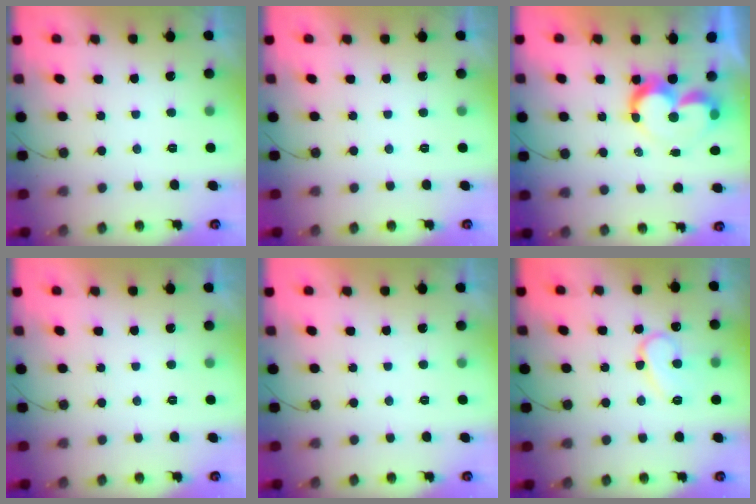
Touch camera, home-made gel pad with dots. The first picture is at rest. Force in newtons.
{"total": 1.8, "press": 1.8, "slide": 0.1}
{"total": 9.0, "press": 9.0, "slide": 0.7}
{"total": 1.8, "press": 1.8, "slide": 0.1}
{"total": 1.9, "press": 1.9, "slide": 0.1}
{"total": 10.7, "press": 10.6, "slide": 1.1}